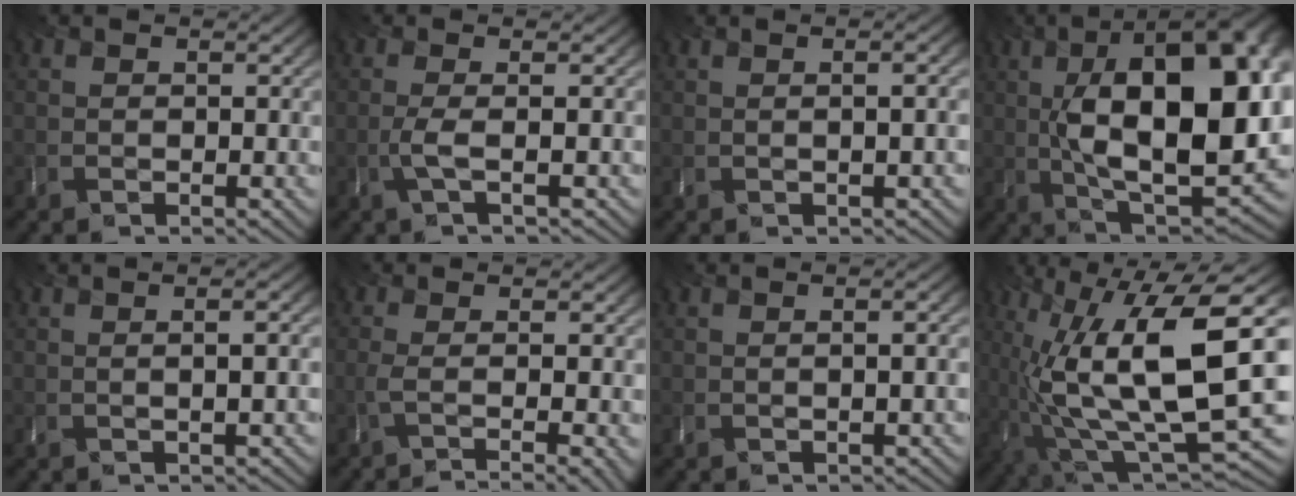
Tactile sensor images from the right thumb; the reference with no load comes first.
{"total": 1.6, "force": [-0.6, 0.4, 1.4], "torque": [-0.027, 0.003, -0.022]}
{"total": 2.9, "force": [0.5, 0.8, 2.8], "torque": [-0.029, 0.015, -0.009]}
{"total": 20.2, "force": [1.9, 9.4, 17.8], "torque": [-0.266, 0.020, 0.021]}
{"total": 3.4, "force": [0.6, 0.9, 3.2], "torque": [-0.036, 0.018, -0.009]}
{"total": 5.9, "force": [-2.1, 1.4, 5.3], "torque": [-0.062, -0.011, -0.030]}
{"total": 2.2, "force": [0.2, 0.6, 2.1], "torque": [-0.021, 0.010, -0.008]}
{"total": 17.3, "force": [0.6, 5.9, 16.3], "torque": [-0.303, -0.011, 0.023]}